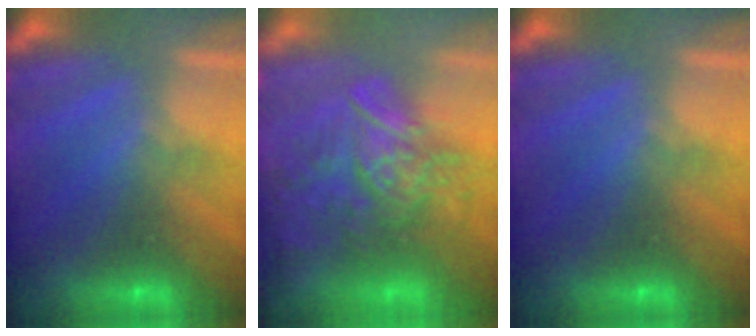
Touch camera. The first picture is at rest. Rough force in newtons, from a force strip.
{"total": 6.4}
{"total": 0.0}